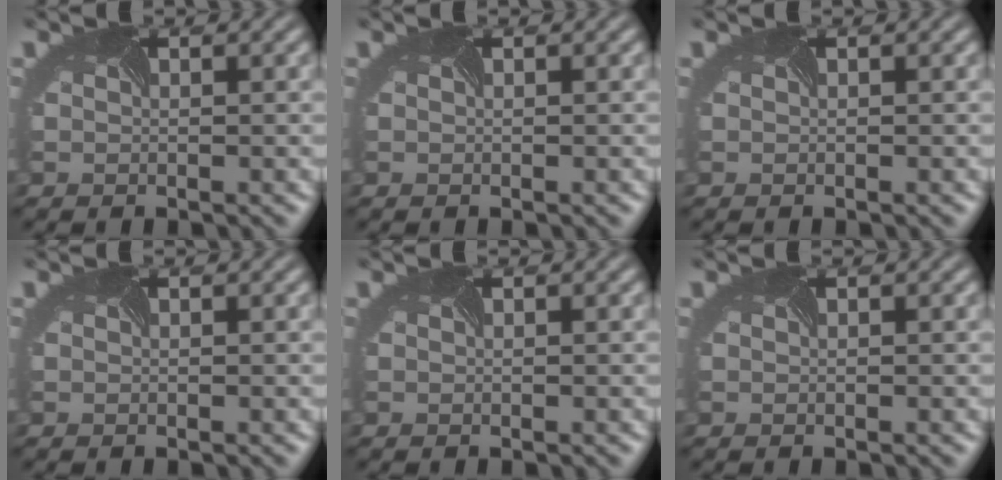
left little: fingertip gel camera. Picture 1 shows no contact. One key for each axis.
{"total": 0.0}
{"total": 0.0}
{"total": 0.0}
{"total": 0.0}
{"total": 0.0}